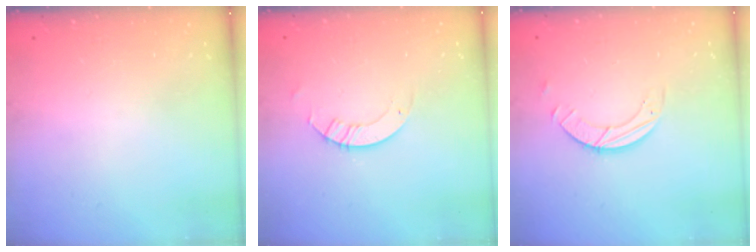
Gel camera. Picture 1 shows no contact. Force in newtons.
{"total": 3.3, "press": 3.3, "slide": 0.2}
{"total": 3.2, "press": 3.1, "slide": 0.3}